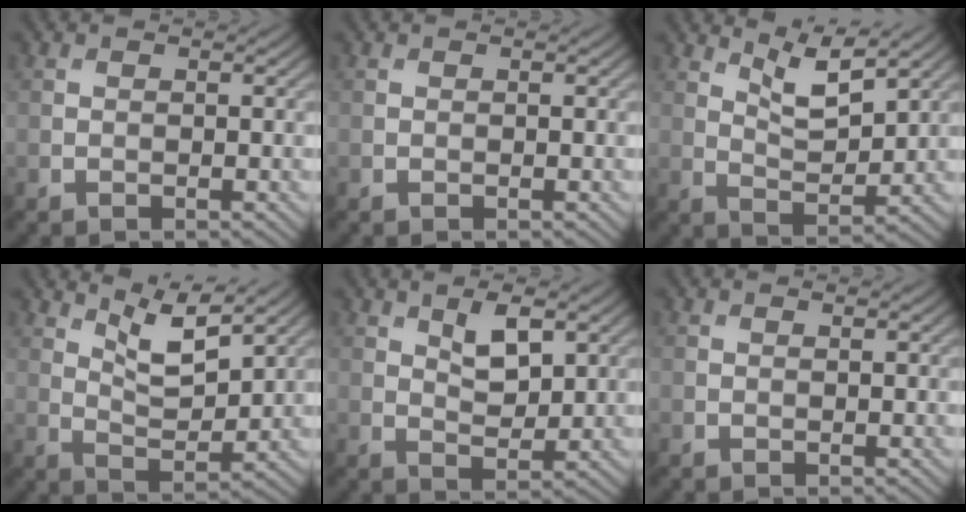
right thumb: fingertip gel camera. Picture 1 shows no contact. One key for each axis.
{"total": 0.0}
{"total": 5.8, "fx": 4.0, "fy": 1.6, "fz": 3.8, "tx": -0.079, "ty": -0.010, "tz": 0.078}
{"total": 6.4, "fx": 4.4, "fy": 1.8, "fz": 4.3, "tx": -0.086, "ty": -0.010, "tz": 0.085}
{"total": 4.6, "fx": 2.2, "fy": 2.2, "fz": 3.4, "tx": -0.064, "ty": -0.004, "tz": 0.040}
{"total": 0.0}